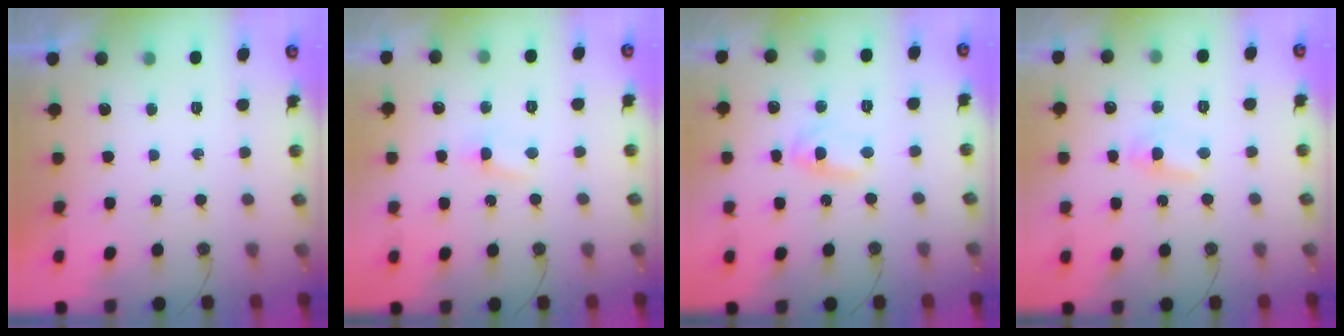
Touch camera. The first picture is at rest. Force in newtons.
{"total": 2.8, "press": 2.8, "slide": 0.3}
{"total": 2.7, "press": 2.7, "slide": 0.2}
{"total": 5.0, "press": 5.0, "slide": 0.4}